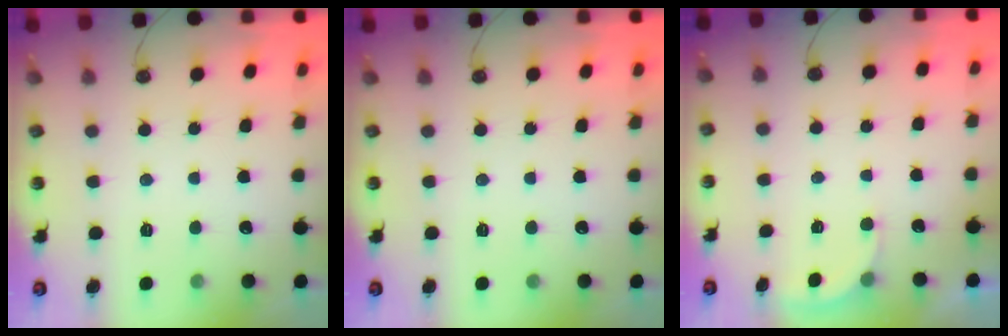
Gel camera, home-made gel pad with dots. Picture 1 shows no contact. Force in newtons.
{"total": 0.0}
{"total": 2.5, "press": 2.4, "slide": 0.4}